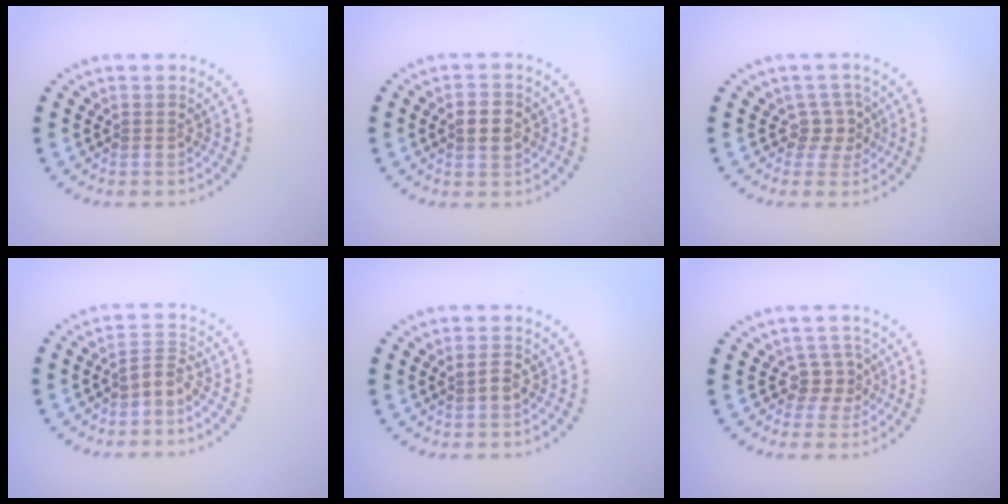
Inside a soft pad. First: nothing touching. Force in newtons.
{"total": 2.8, "press": 2.8, "slide": 0.0}
{"total": 2.1, "press": 1.7, "slide": 1.3}
{"total": 1.8, "press": 1.4, "slide": 1.2}
{"total": 1.3, "press": 1.3, "slide": 0.3}
{"total": 2.2, "press": 1.6, "slide": 1.4}